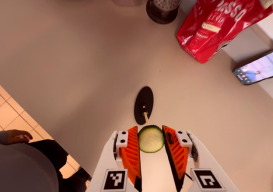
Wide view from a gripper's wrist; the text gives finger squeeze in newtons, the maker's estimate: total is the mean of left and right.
{"total": 8.4, "left": 8.8, "right": 8.0}